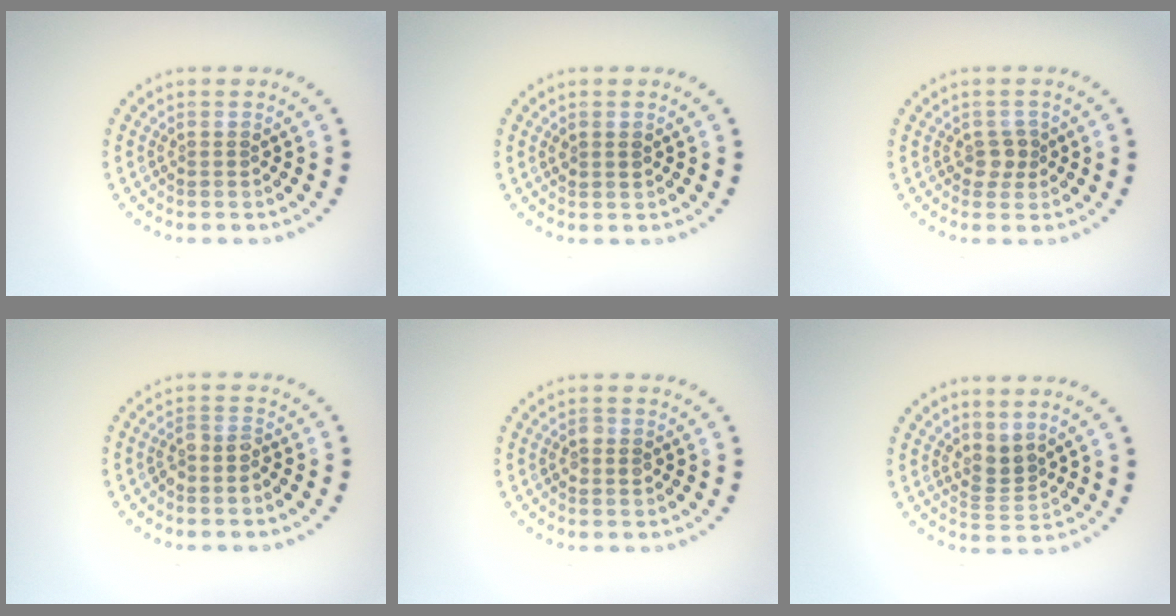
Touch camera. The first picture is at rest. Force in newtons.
{"total": 0.9, "press": 0.9, "slide": 0.3}
{"total": 1.5, "press": 1.3, "slide": 0.7}
{"total": 1.7, "press": 1.4, "slide": 0.9}
{"total": 1.1, "press": 1.1, "slide": 0.0}
{"total": 2.2, "press": 1.6, "slide": 1.5}